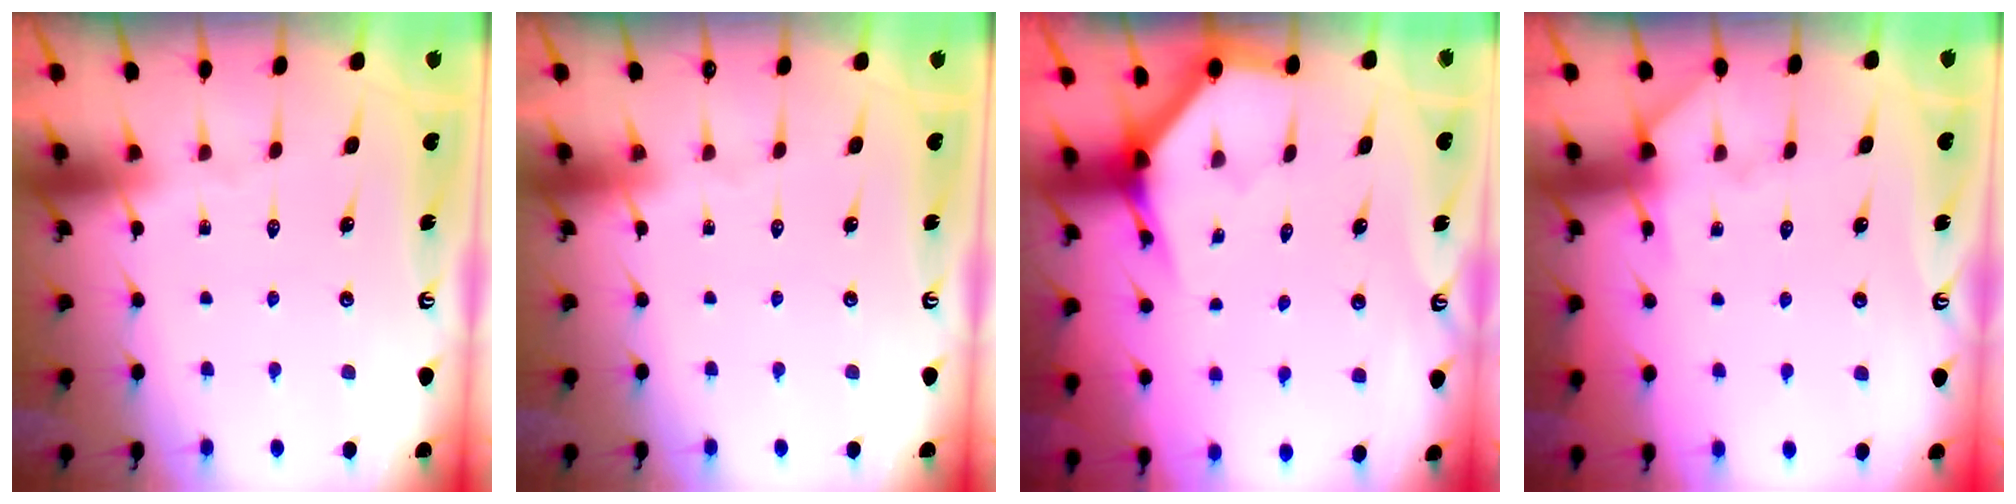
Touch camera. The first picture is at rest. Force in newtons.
{"total": 0.0}
{"total": 4.0, "press": 4.0, "slide": 0.2}
{"total": 6.4, "press": 6.3, "slide": 0.8}